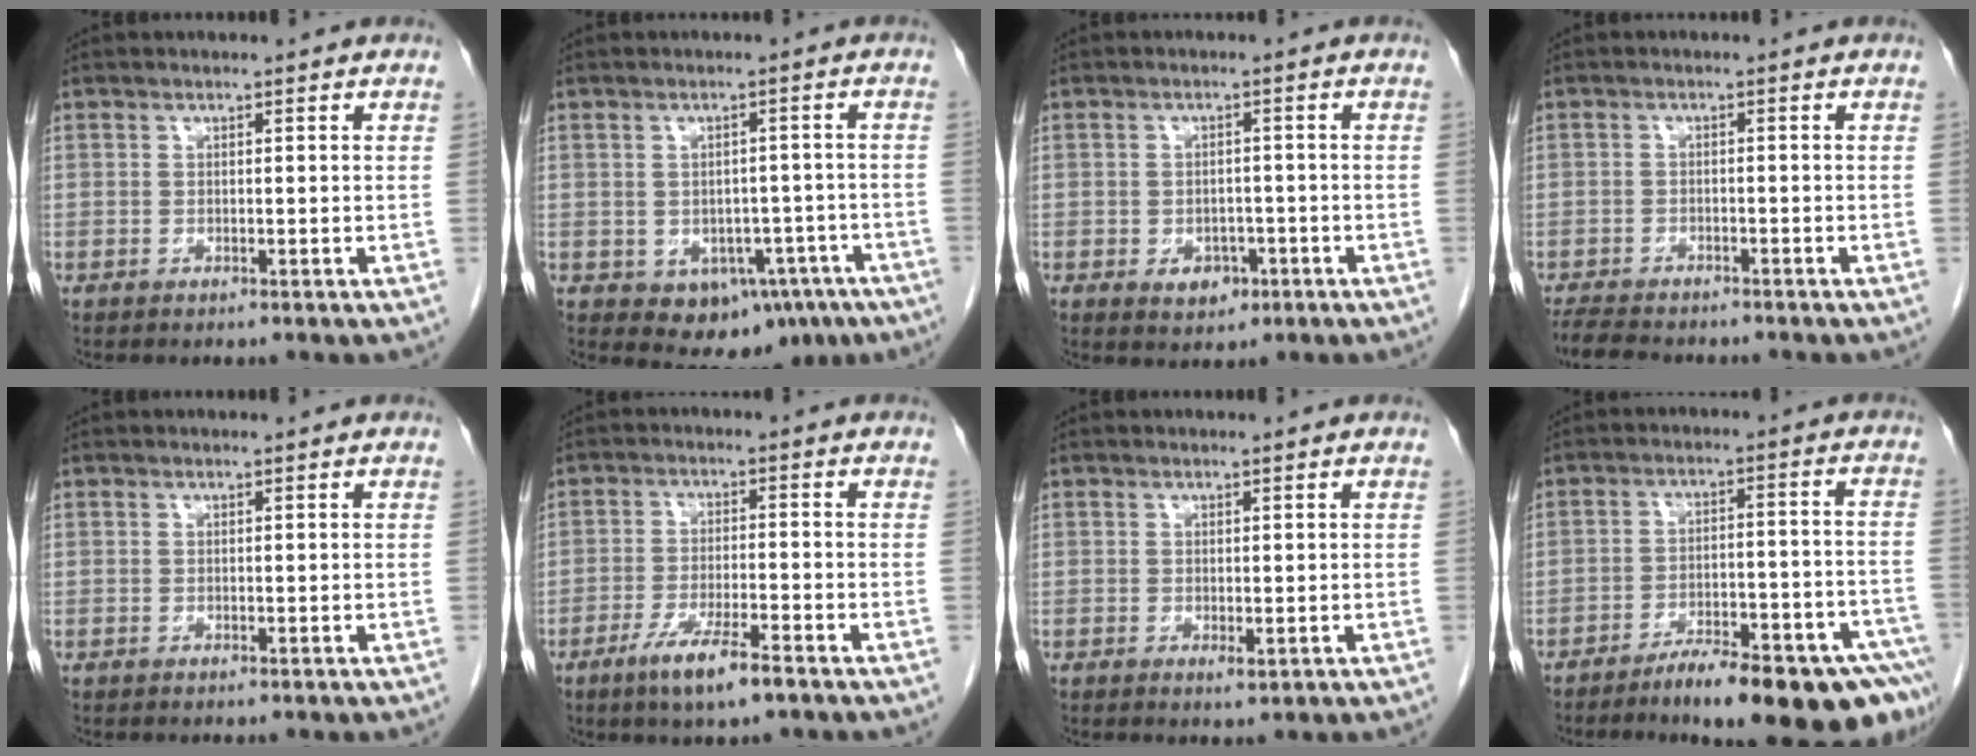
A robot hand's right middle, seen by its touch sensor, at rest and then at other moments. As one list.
[{"total": 10.1, "force": [-5.2, 6.5, 5.7], "torque": [-0.049, 0.010, -0.061]}, {"total": 3.5, "force": [-1.5, 2.5, 1.9], "torque": [-0.023, 0.002, -0.010]}, {"total": 6.4, "force": [-5.8, 1.6, 2.4], "torque": [-0.042, -0.016, -0.094]}, {"total": 0.0}, {"total": 7.0, "force": [-4.4, 0.6, 5.3], "torque": [-0.105, -0.014, -0.078]}, {"total": 1.1, "force": [-0.2, 0.3, 1.0], "torque": [-0.017, -0.006, 0.000]}, {"total": 17.8, "force": [-12.8, 3.1, 12.1], "torque": [-0.100, 0.020, -0.178]}]